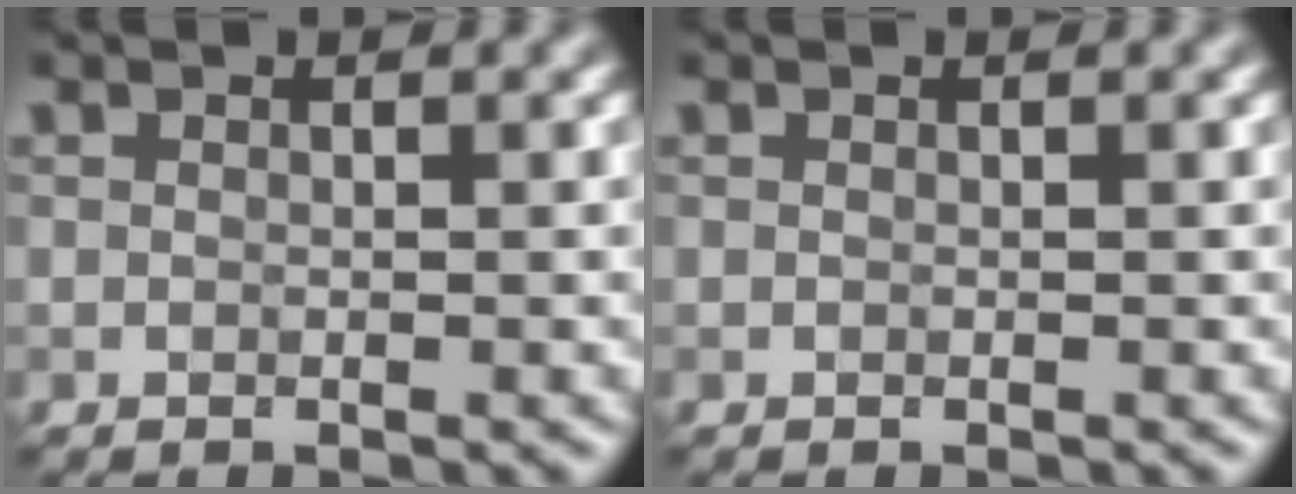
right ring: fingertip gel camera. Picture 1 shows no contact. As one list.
[{"total": 0.0}]